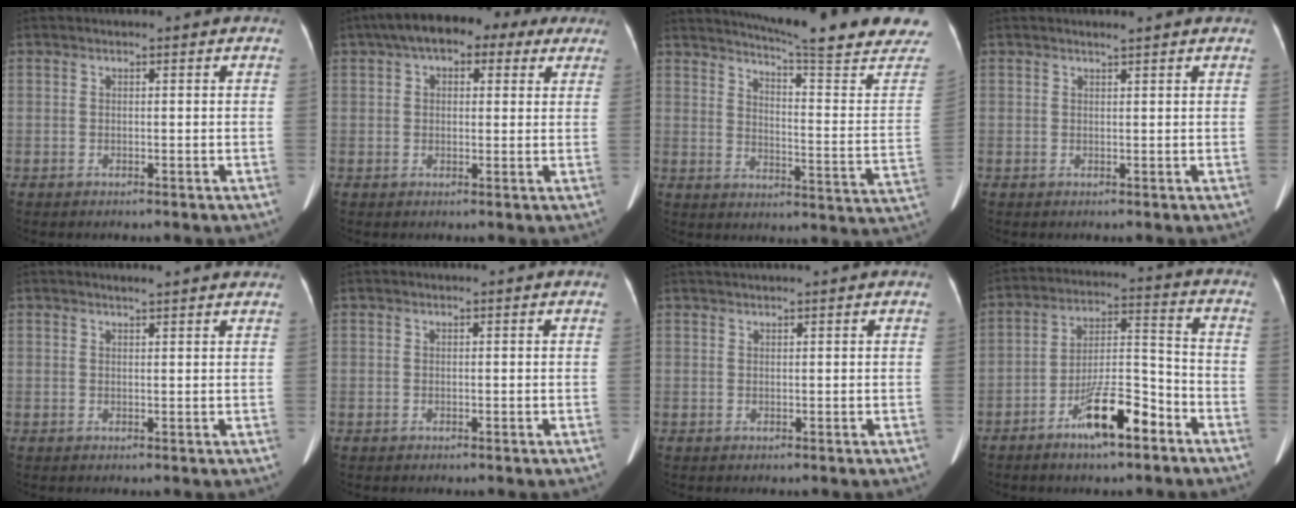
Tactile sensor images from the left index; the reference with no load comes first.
{"total": 11.3, "force": [7.0, 5.2, 7.2], "torque": [-0.102, 0.052, 0.100]}
{"total": 22.2, "force": [19.8, 0.2, 10.0], "torque": [-0.138, -0.084, 0.238]}
{"total": 1.5, "force": [1.3, -0.2, 0.7], "torque": [-0.012, 0.008, 0.023]}
{"total": 4.7, "force": [4.3, 0.3, 2.0], "torque": [-0.027, 0.013, 0.045]}
{"total": 0.0}
{"total": 2.7, "force": [2.3, -0.4, 1.2], "torque": [-0.011, 0.030, 0.043]}
{"total": 10.5, "force": [-6.5, 2.3, 8.0], "torque": [-0.143, 0.007, -0.110]}